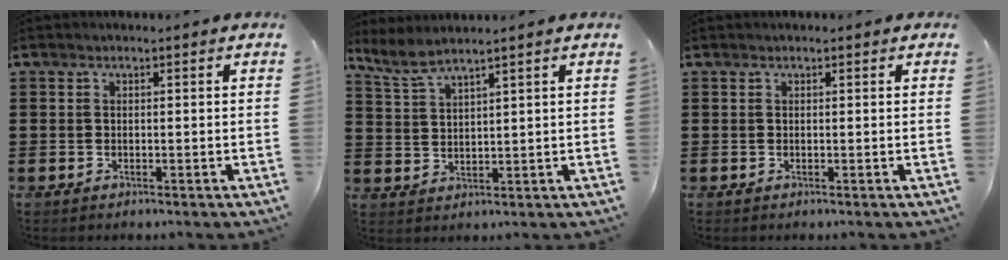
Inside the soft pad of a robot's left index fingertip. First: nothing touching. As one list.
[{"total": 3.9, "force": [3.4, 0.3, 1.9], "torque": [-0.048, -0.005, 0.062]}, {"total": 0.0}]